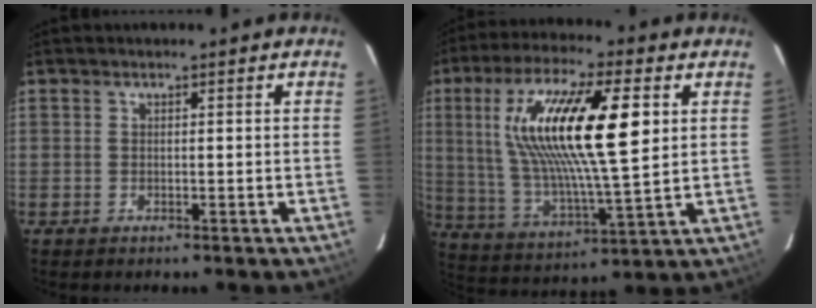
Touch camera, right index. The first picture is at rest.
{"total": 21.1, "force": [5.7, 4.9, 19.7], "torque": [-0.366, 0.009, 0.109]}